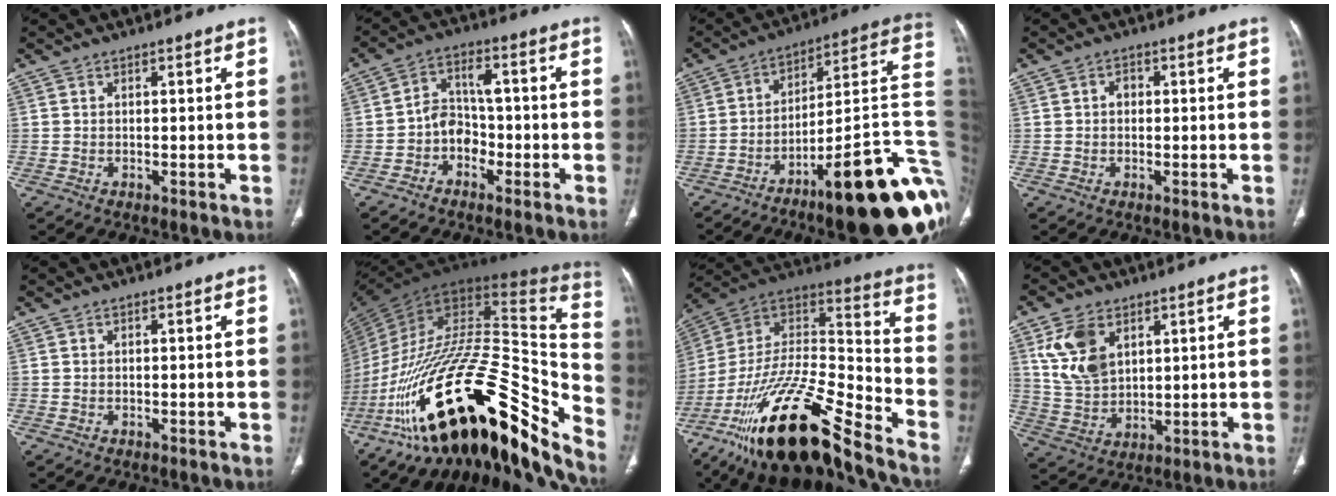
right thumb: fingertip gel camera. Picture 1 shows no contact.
{"total": 6.3, "force": [-2.5, 4.7, 3.2], "torque": [-0.036, 0.031, -0.054]}
{"total": 28.0, "force": [-11.2, 6.9, 24.7], "torque": [-0.219, 0.083, -0.157]}
{"total": 1.5, "force": [0.1, 1.2, 1.0], "torque": [-0.009, 0.006, -0.003]}
{"total": 0.0}
{"total": 39.4, "force": [-23.6, 12.8, 28.9], "torque": [-0.415, 0.060, -0.373]}
{"total": 26.5, "force": [-19.0, 6.6, 17.3], "torque": [-0.319, 0.060, -0.337]}
{"total": 10.6, "force": [4.6, 6.9, 6.6], "torque": [-0.113, -0.016, 0.103]}